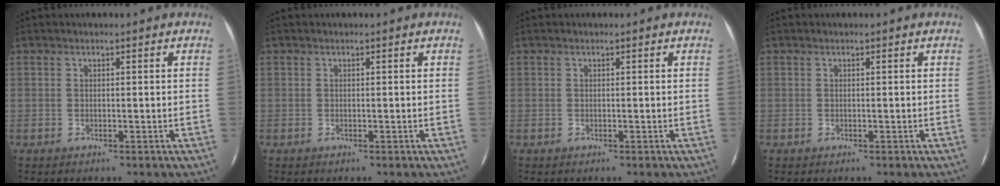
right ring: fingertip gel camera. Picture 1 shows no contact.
{"total": 0.0}
{"total": 0.0}
{"total": 0.0}